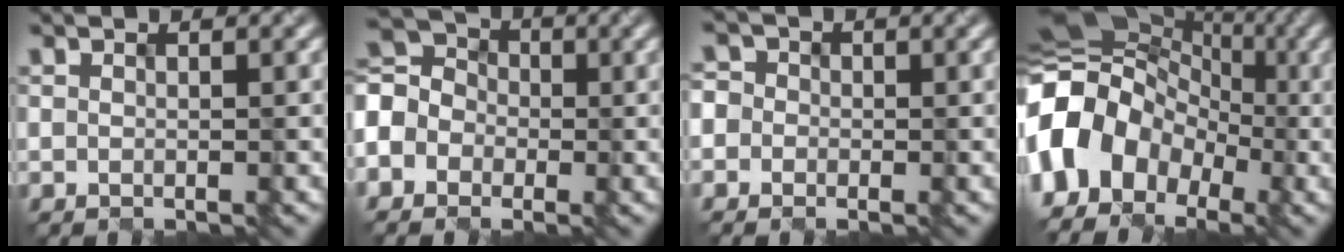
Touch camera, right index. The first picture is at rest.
{"total": 5.3, "force": [-3.0, 4.3, 0.8], "torque": [-0.040, 0.003, -0.052]}
{"total": 1.9, "force": [-0.6, 1.7, -0.2], "torque": [-0.004, 0.004, -0.008]}
{"total": 10.3, "force": [-4.2, 8.5, 4.2], "torque": [-0.098, -0.002, -0.075]}